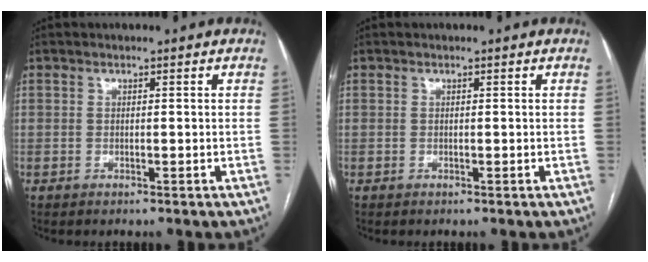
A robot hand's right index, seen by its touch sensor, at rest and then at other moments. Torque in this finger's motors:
{"motor_torque": [0.00, 0.00, 0.00, 0.00]}